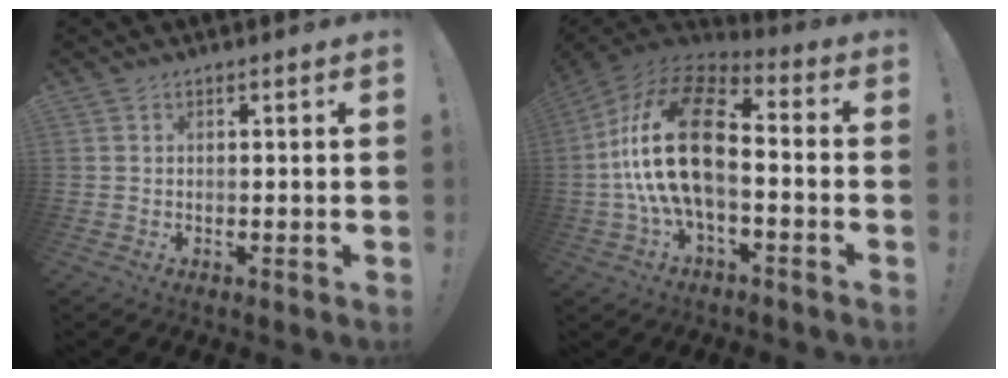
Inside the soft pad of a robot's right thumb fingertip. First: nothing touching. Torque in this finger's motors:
{"motor_torque": [1.51, 1.73, 2.09, -0.68, 0.66]}